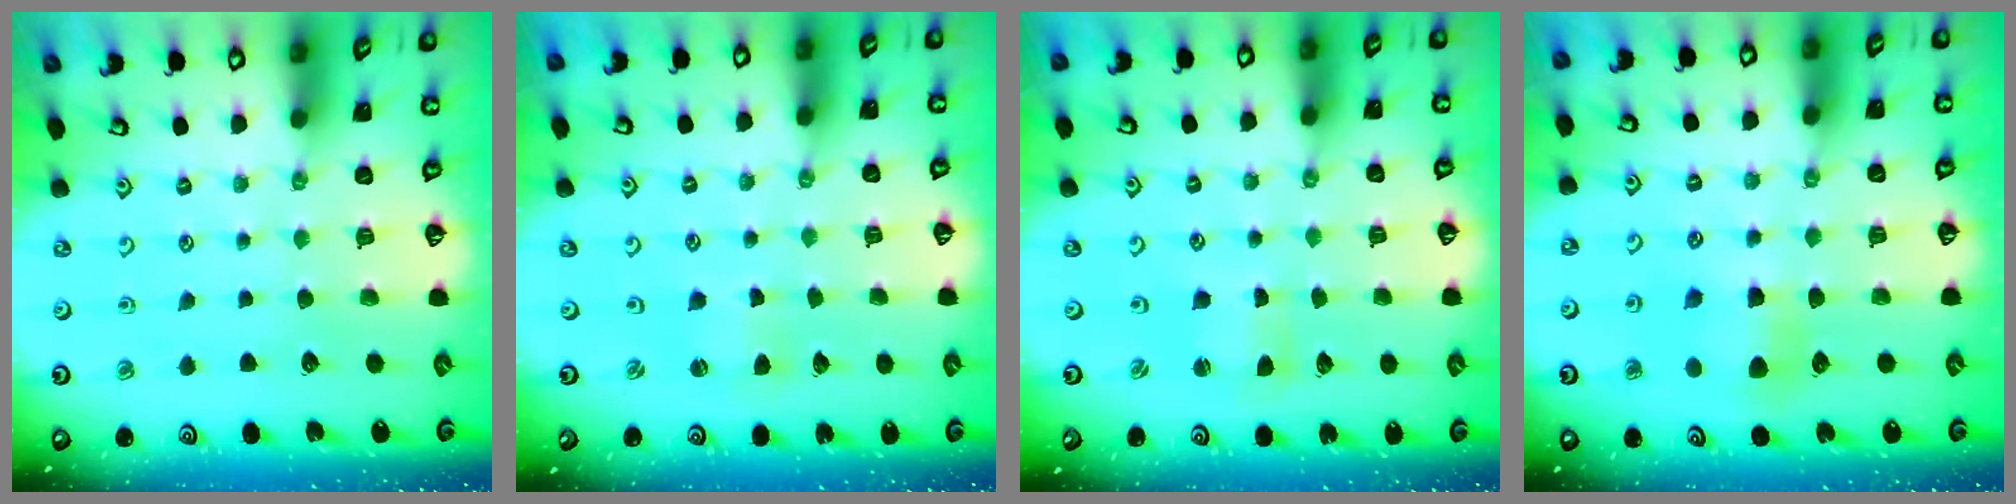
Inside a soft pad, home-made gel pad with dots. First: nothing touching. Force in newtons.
{"total": 1.8, "press": 1.8, "slide": 0.3}
{"total": 2.2, "press": 2.2, "slide": 0.3}
{"total": 6.4, "press": 6.4, "slide": 0.5}